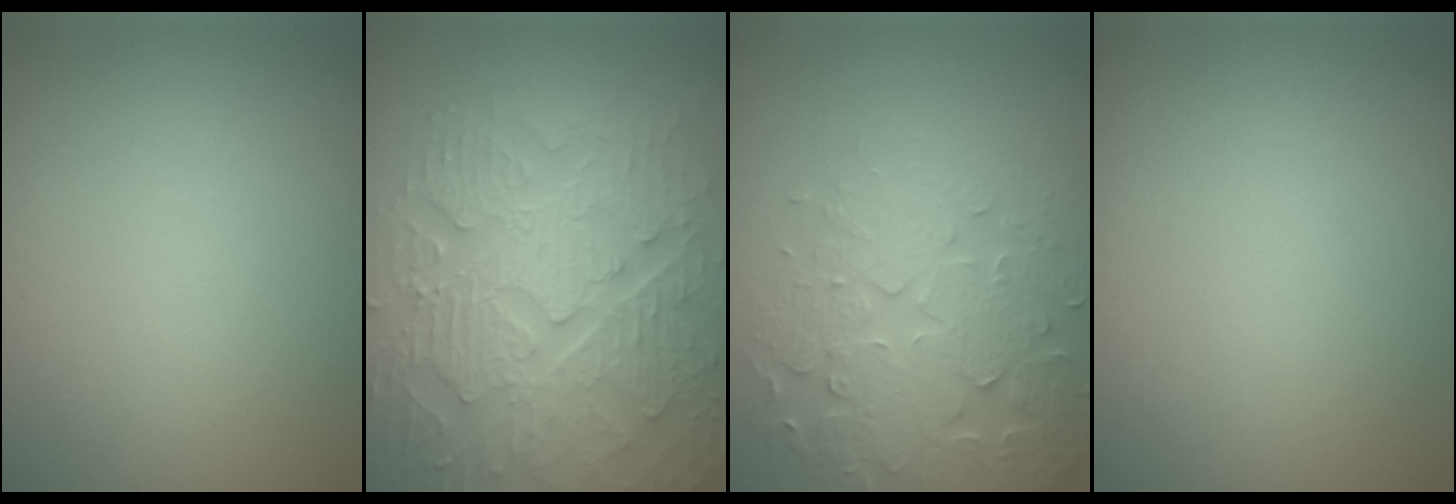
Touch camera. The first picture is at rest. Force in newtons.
{"total": 9.5, "press": 7.0, "slide": 6.5}
{"total": 5.1, "press": 5.0, "slide": 1.0}
{"total": 0.0}